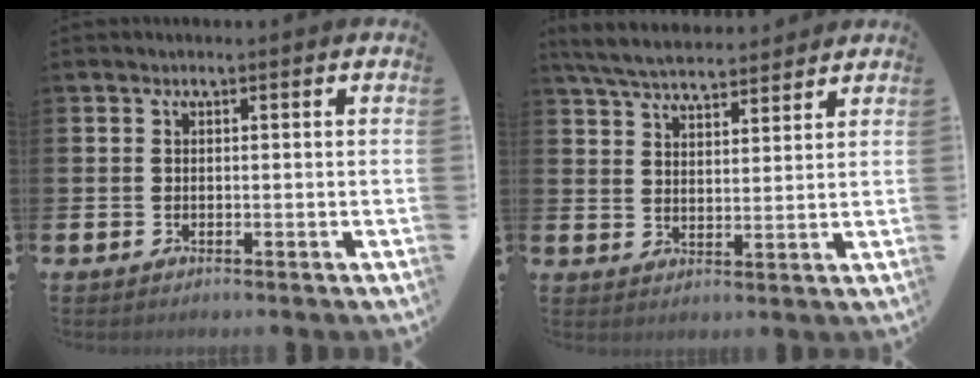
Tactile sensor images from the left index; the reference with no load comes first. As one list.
[{"total": 5.9, "force": [5.7, 0.9, 1.3], "torque": [-0.048, -0.025, 0.104]}]